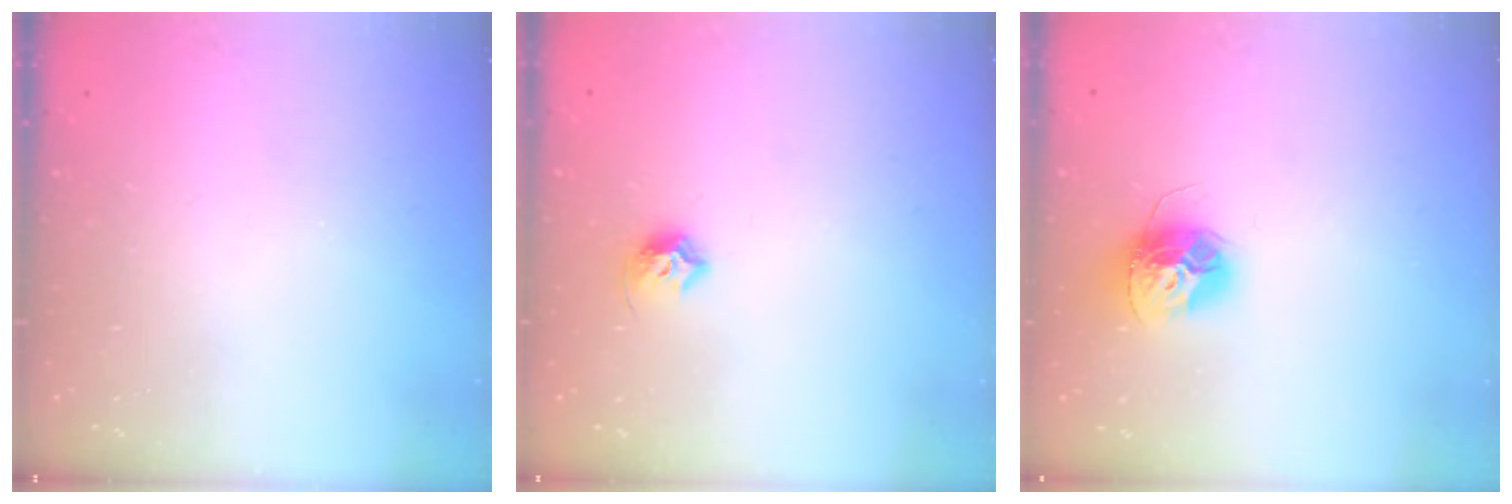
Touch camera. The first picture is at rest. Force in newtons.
{"total": 7.1, "press": 7.0, "slide": 0.8}
{"total": 14.0, "press": 13.9, "slide": 1.1}